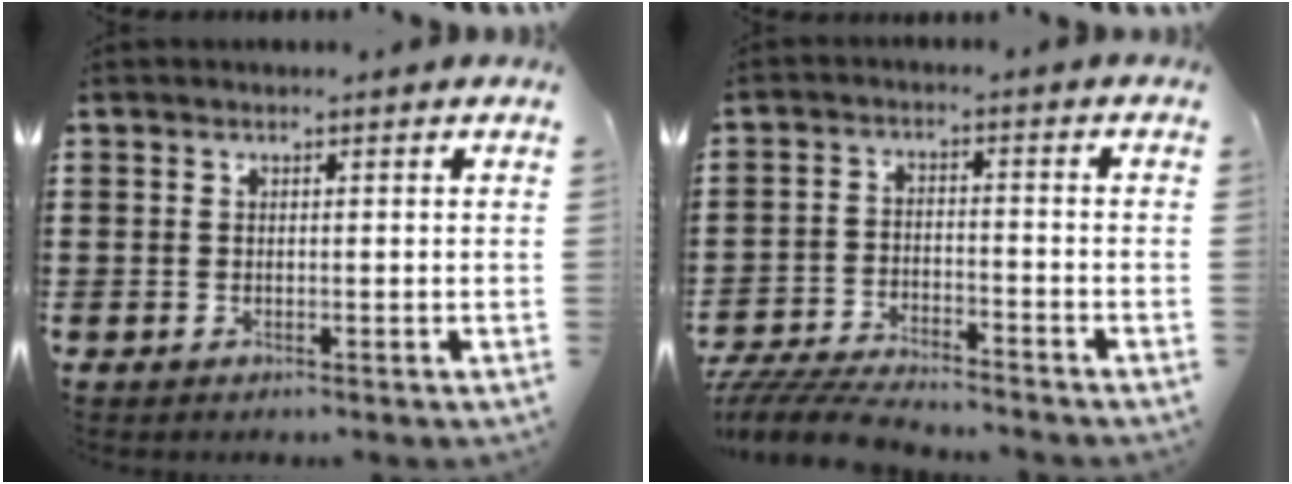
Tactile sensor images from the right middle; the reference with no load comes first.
{"total": 6.2, "force": [-6.0, 0.7, 1.4], "torque": [-0.037, 0.001, -0.120]}